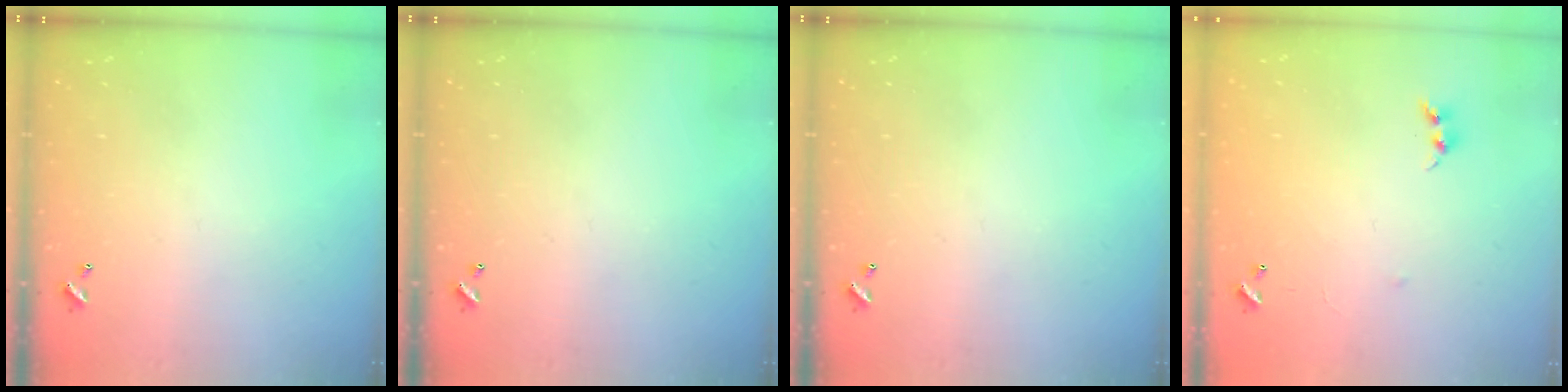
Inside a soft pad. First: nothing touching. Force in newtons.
{"total": 0.0}
{"total": 0.0}
{"total": 6.7, "press": 6.7, "slide": 0.3}